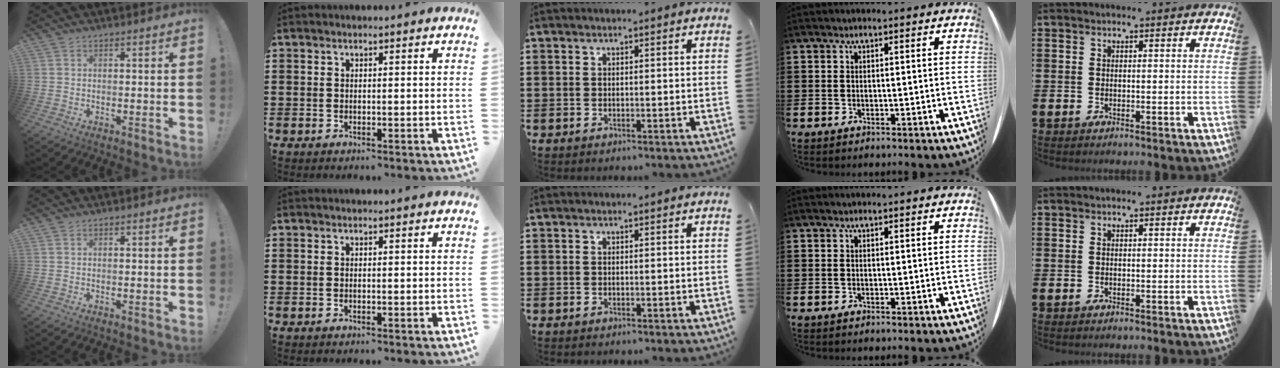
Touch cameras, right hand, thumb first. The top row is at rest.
{}